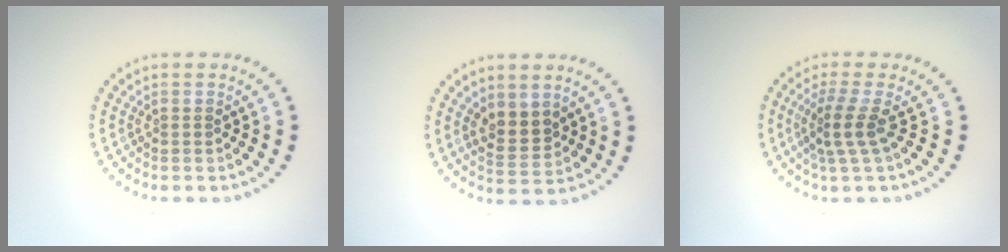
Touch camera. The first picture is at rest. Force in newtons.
{"total": 2.5, "press": 2.3, "slide": 0.9}
{"total": 2.8, "press": 2.0, "slide": 2.0}